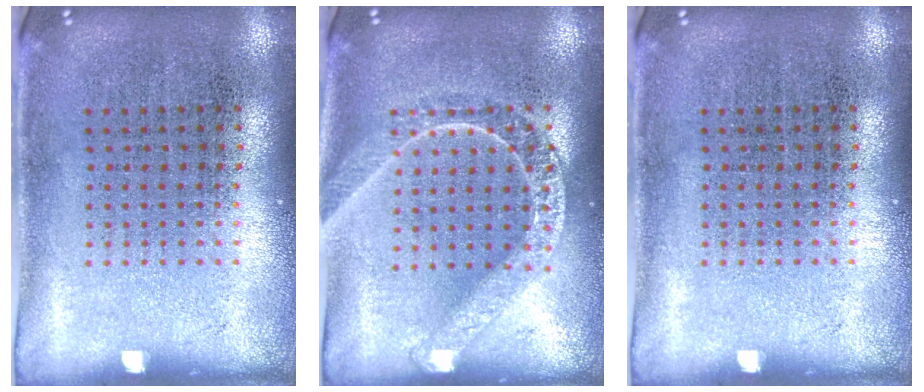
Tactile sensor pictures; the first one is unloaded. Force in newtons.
{"total": 1.4, "press": 1.4, "slide": 0.2}
{"total": 0.0}